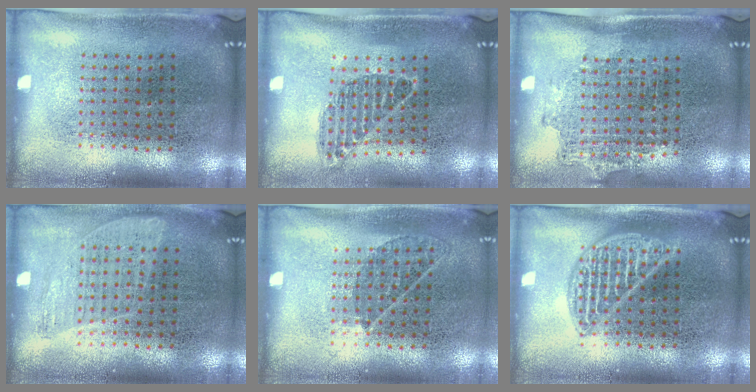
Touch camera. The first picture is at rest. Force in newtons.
{"total": 0.9, "press": 0.8, "slide": 0.5}
{"total": 1.4, "press": 1.1, "slide": 0.9}
{"total": 0.5, "press": 0.4, "slide": 0.4}
{"total": 0.8, "press": 0.6, "slide": 0.4}
{"total": 2.1, "press": 2.1, "slide": 0.3}